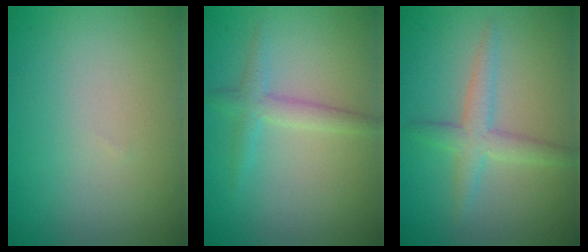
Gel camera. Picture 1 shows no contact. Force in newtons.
{"total": 2.3, "press": 2.3, "slide": 0.1}
{"total": 2.9, "press": 2.9, "slide": 0.1}